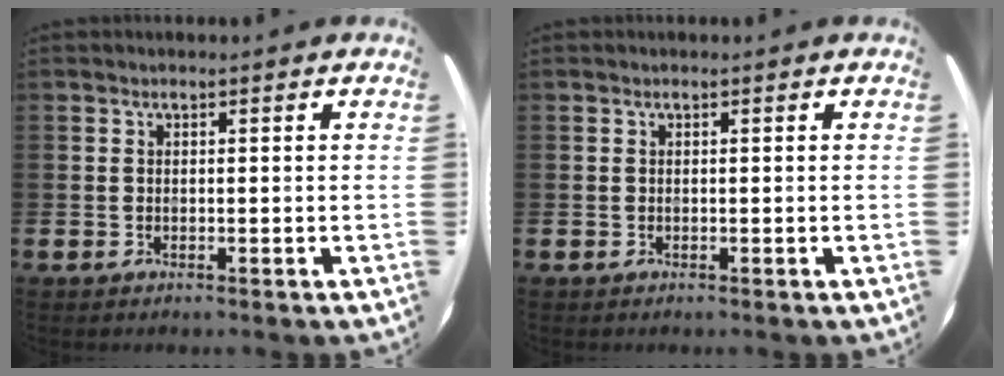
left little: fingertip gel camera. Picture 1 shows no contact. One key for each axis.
{"total": 0.0}